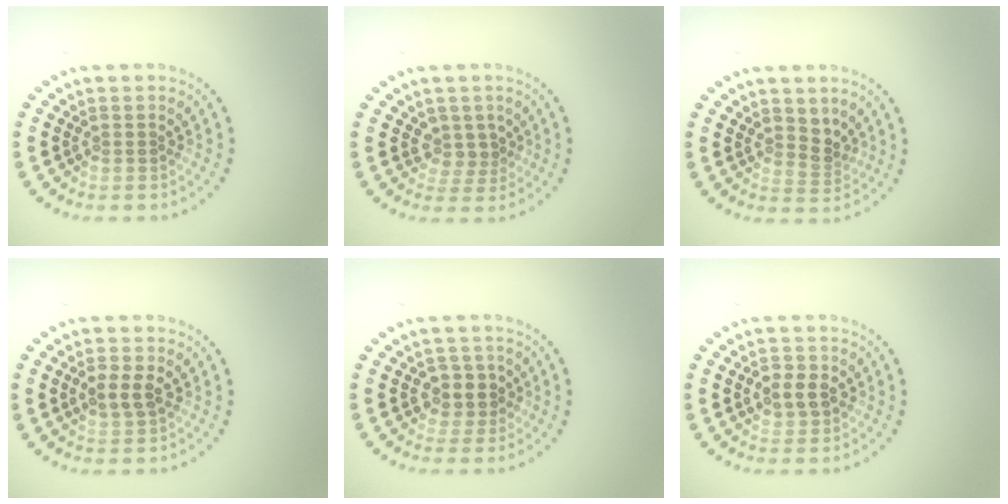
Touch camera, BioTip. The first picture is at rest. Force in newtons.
{"total": 2.1, "press": 1.7, "slide": 1.3}
{"total": 2.0, "press": 1.6, "slide": 1.3}
{"total": 2.4, "press": 2.4, "slide": 0.2}
{"total": 2.6, "press": 2.4, "slide": 0.9}
{"total": 2.6, "press": 2.5, "slide": 0.4}